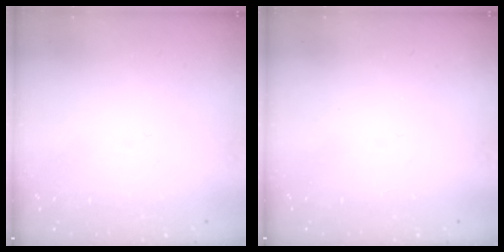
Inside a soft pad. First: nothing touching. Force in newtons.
{"total": 2.8, "press": 2.8, "slide": 0.4}